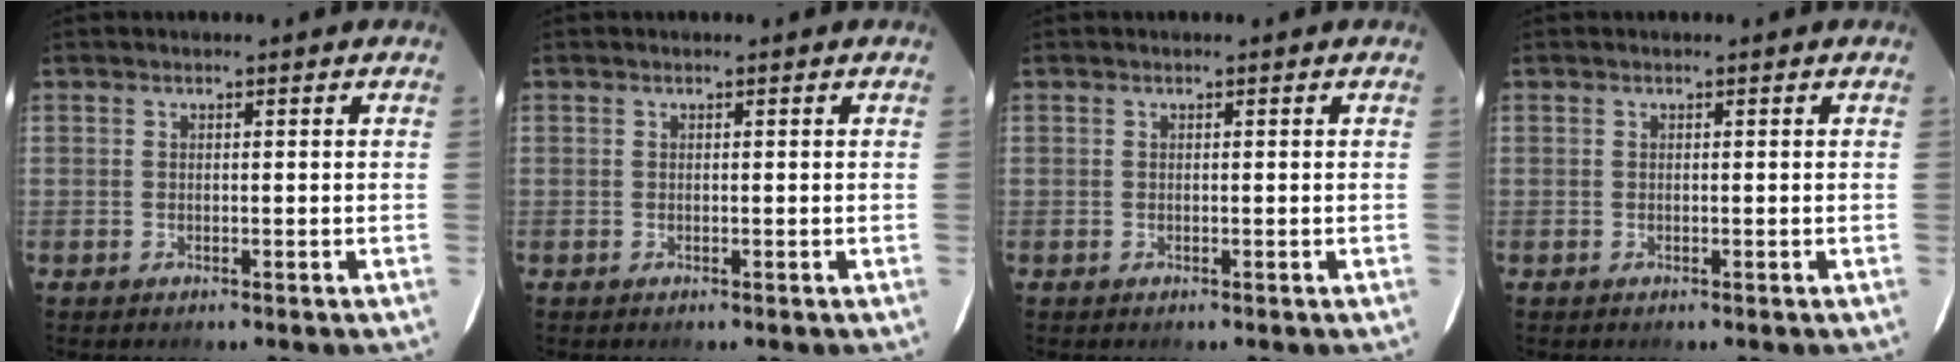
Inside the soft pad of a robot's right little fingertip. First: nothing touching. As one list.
[{"total": 0.0}, {"total": 0.0}, {"total": 0.0}]